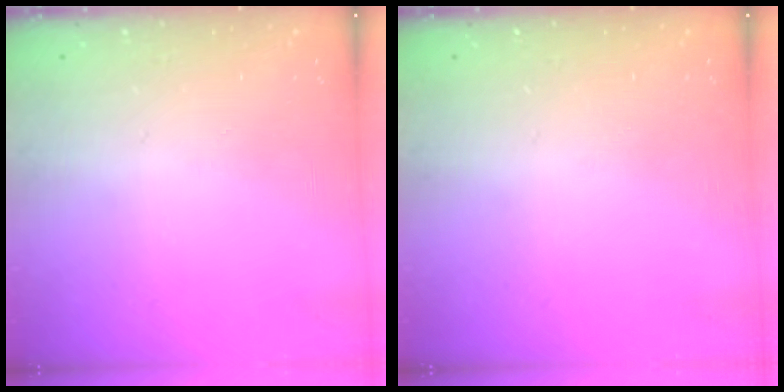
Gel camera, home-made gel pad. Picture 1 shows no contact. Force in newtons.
{"total": 0.0}